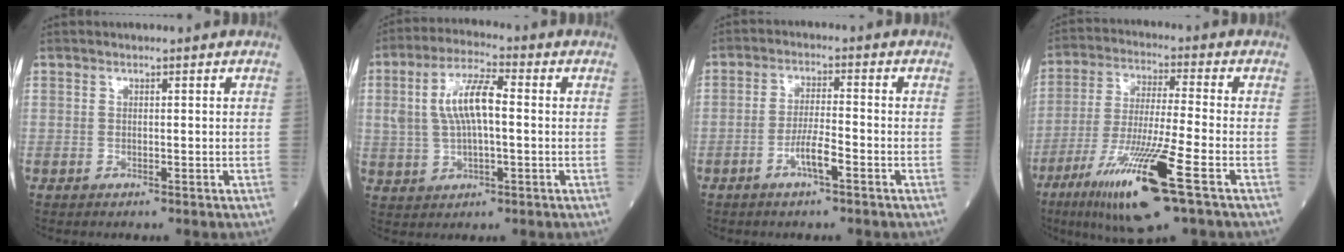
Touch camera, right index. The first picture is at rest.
{"total": 8.6, "force": [1.1, 2.8, 8.1], "torque": [-0.169, 0.019, 0.024]}
{"total": 6.9, "force": [-3.4, 0.7, 5.9], "torque": [-0.119, 0.001, -0.062]}
{"total": 15.4, "force": [-7.5, 0.4, 13.4], "torque": [-0.272, -0.037, -0.131]}